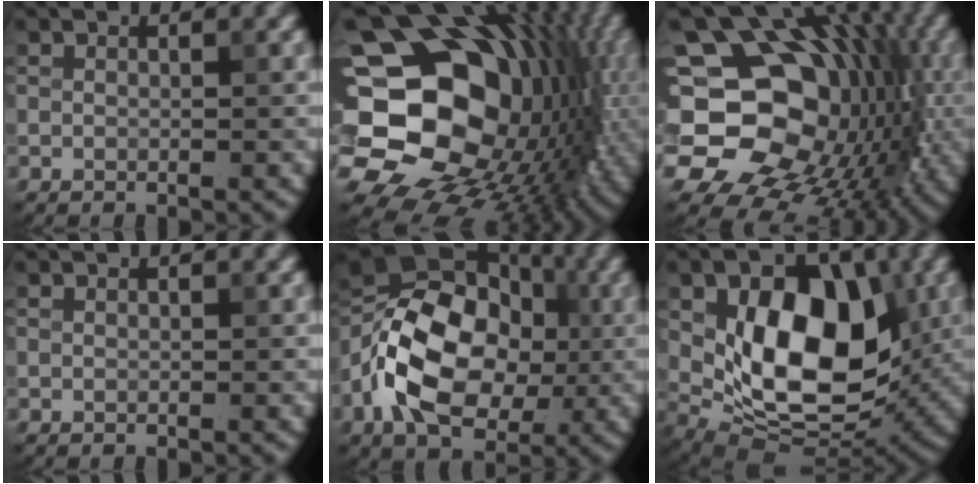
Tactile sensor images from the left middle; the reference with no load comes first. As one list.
[{"total": 20.8, "force": [-0.5, 16.7, 12.5], "torque": [-0.191, 0.001, -0.018]}, {"total": 17.6, "force": [-1.2, 14.1, 10.5], "torque": [-0.156, 0.011, -0.024]}, {"total": 0.0}, {"total": 12.9, "force": [-2.4, 8.9, 9.1], "torque": [-0.168, 0.014, -0.062]}, {"total": 12.1, "force": [1.5, 7.5, 9.4], "torque": [-0.141, -0.012, 0.025]}]